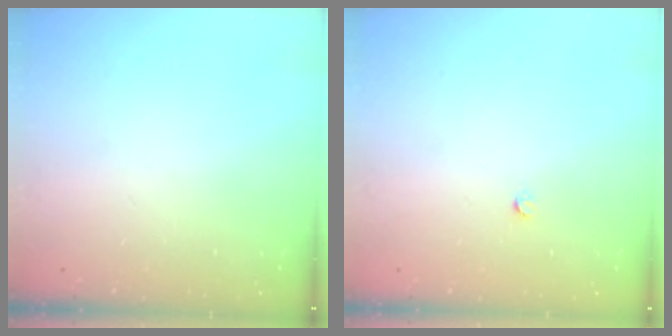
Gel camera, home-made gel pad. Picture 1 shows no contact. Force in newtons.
{"total": 2.4, "press": 2.4, "slide": 0.3}